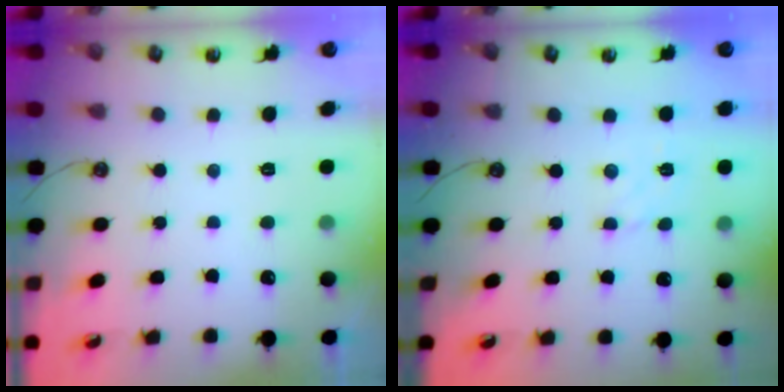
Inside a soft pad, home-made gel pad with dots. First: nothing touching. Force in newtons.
{"total": 2.9, "press": 2.8, "slide": 0.5}